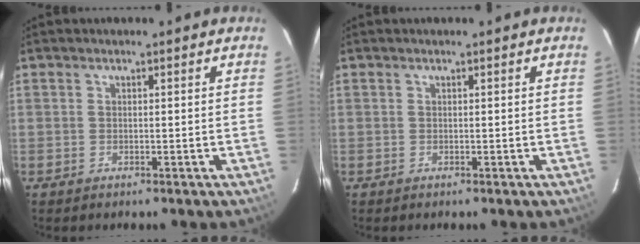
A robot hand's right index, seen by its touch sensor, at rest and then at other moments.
{"total": 0.0}